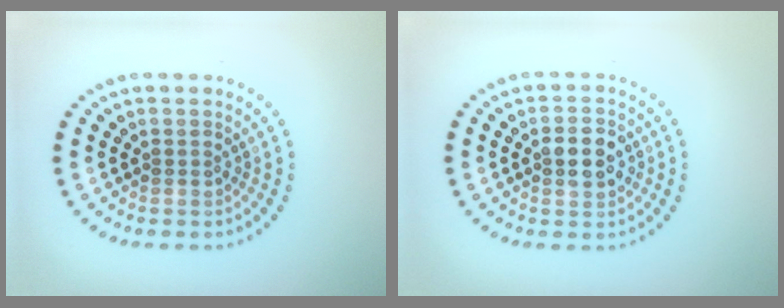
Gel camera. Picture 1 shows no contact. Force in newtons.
{"total": 2.8, "press": 2.8, "slide": 0.1}